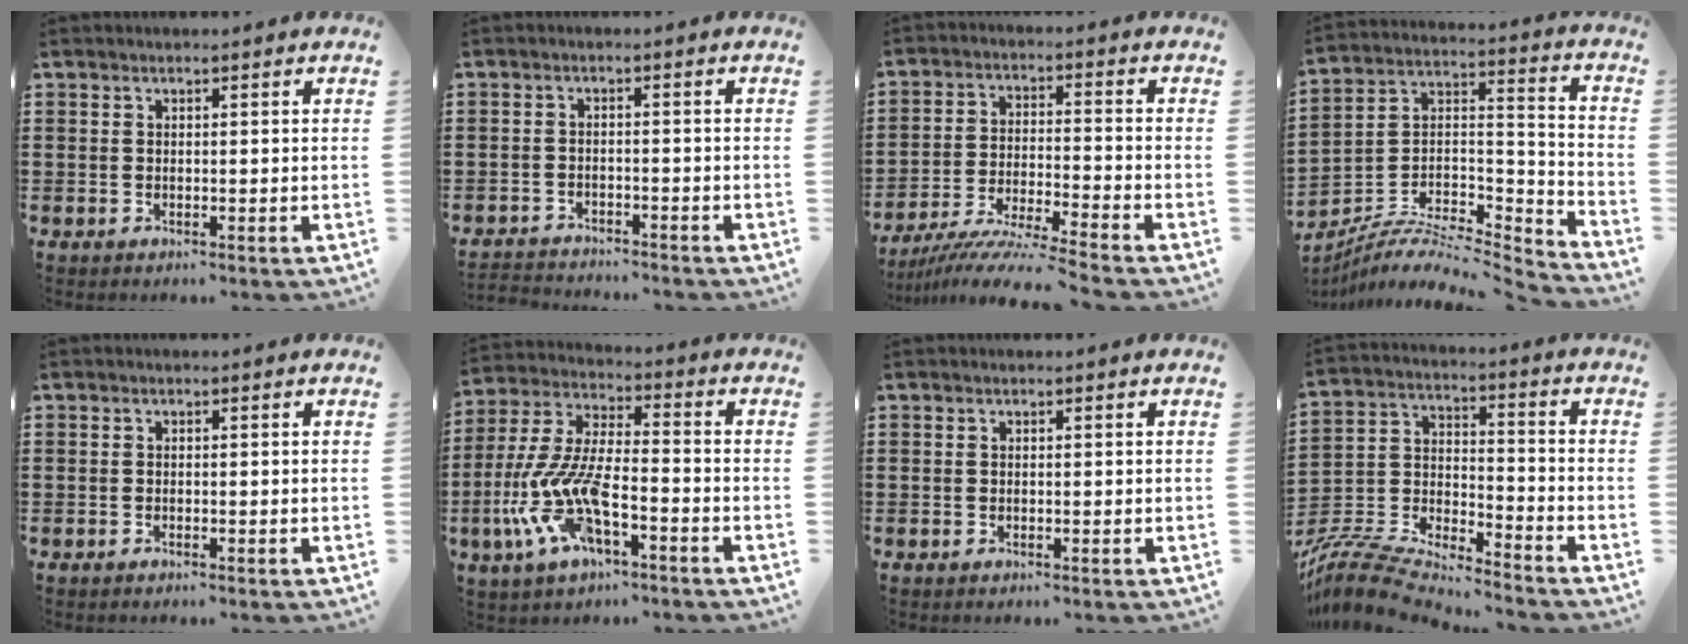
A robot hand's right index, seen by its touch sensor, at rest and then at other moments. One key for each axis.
{"total": 2.3, "fx": -2.3, "fy": 0.0, "fz": -0.2, "tx": -0.006, "ty": -0.003, "tz": -0.050}
{"total": 7.3, "fx": -6.7, "fy": -1.2, "fz": 2.6, "tx": -0.057, "ty": -0.020, "tz": -0.133}
{"total": 5.8, "fx": -4.9, "fy": 1.8, "fz": 2.5, "tx": -0.063, "ty": -0.016, "tz": -0.104}
{"total": 0.0}
{"total": 10.8, "fx": -5.8, "fy": 3.8, "fz": 8.2, "tx": -0.215, "ty": -0.021, "tz": -0.124}
{"total": 0.0}
{"total": 8.0, "fx": -7.5, "fy": 1.2, "fz": 2.2, "tx": -0.065, "ty": -0.005, "tz": -0.154}